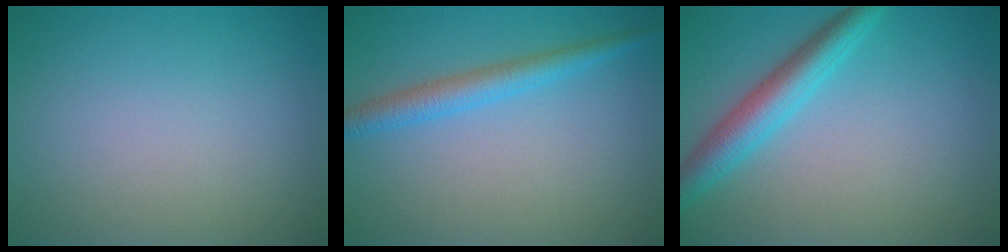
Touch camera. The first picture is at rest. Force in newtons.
{"total": 2.8, "press": 2.8, "slide": 0.2}
{"total": 4.0, "press": 4.0, "slide": 0.1}